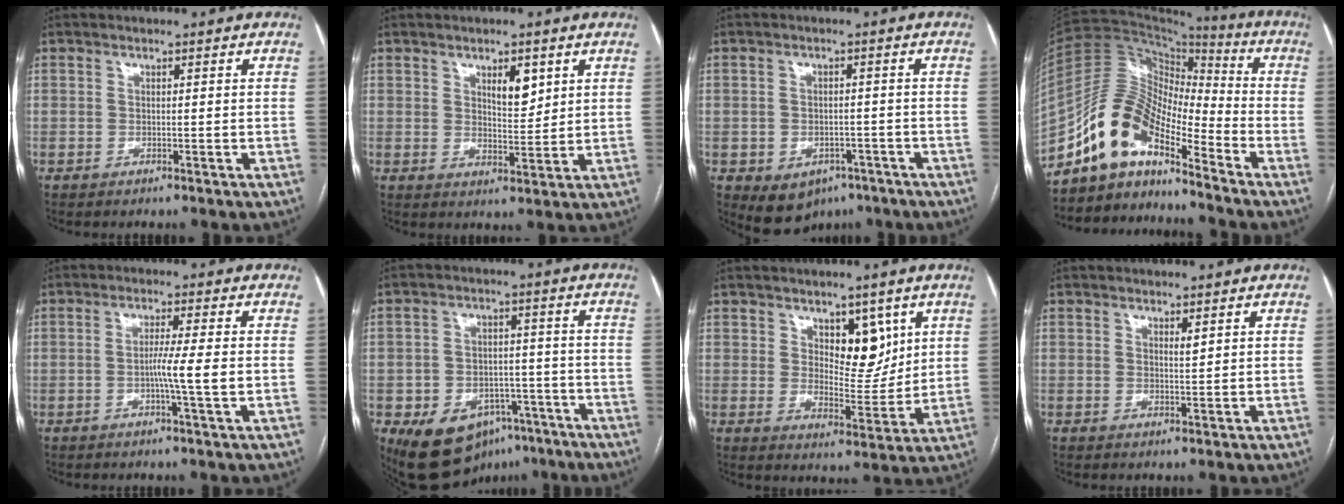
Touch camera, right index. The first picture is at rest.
{"total": 4.5, "force": [2.2, 1.7, 3.5], "torque": [-0.055, -0.004, 0.039]}
{"total": 6.9, "force": [-3.7, 5.2, 2.6], "torque": [-0.035, 0.012, -0.039]}
{"total": 12.2, "force": [-9.6, 4.2, 6.3], "torque": [-0.122, 0.047, -0.177]}
{"total": 4.5, "force": [-0.8, -0.9, 4.4], "torque": [-0.071, -0.003, -0.014]}
{"total": 13.0, "force": [-7.1, 8.9, 6.3], "torque": [-0.094, 0.024, -0.096]}
{"total": 7.7, "force": [3.9, 3.8, 5.4], "torque": [-0.071, -0.005, 0.067]}
{"total": 1.0, "force": [0.7, 0.1, 0.7], "torque": [-0.014, -0.007, 0.013]}